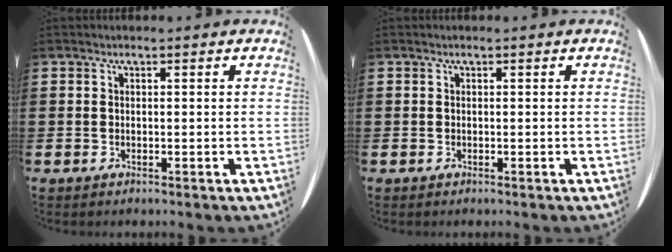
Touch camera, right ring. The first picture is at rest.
{"total": 0.0}